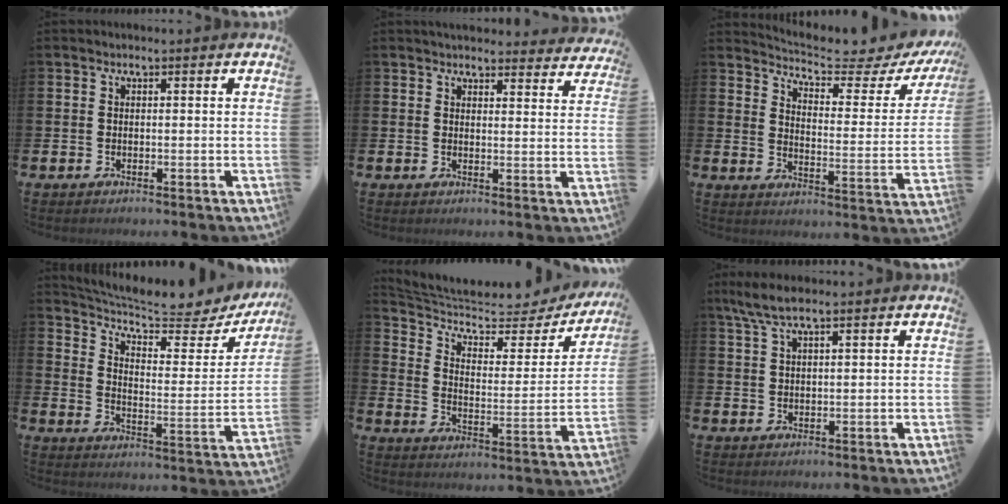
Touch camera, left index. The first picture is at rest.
{"total": 3.9, "force": [3.8, 0.8, 0.3], "torque": [-0.006, -0.022, 0.068]}
{"total": 5.7, "force": [5.3, 0.6, 2.1], "torque": [-0.055, -0.049, 0.082]}
{"total": 7.2, "force": [6.6, 1.6, 2.5], "torque": [-0.071, -0.056, 0.107]}
{"total": 6.7, "force": [5.7, 2.3, 2.7], "torque": [-0.079, -0.045, 0.091]}
{"total": 4.2, "force": [3.0, 0.7, 2.8], "torque": [-0.066, -0.001, 0.056]}